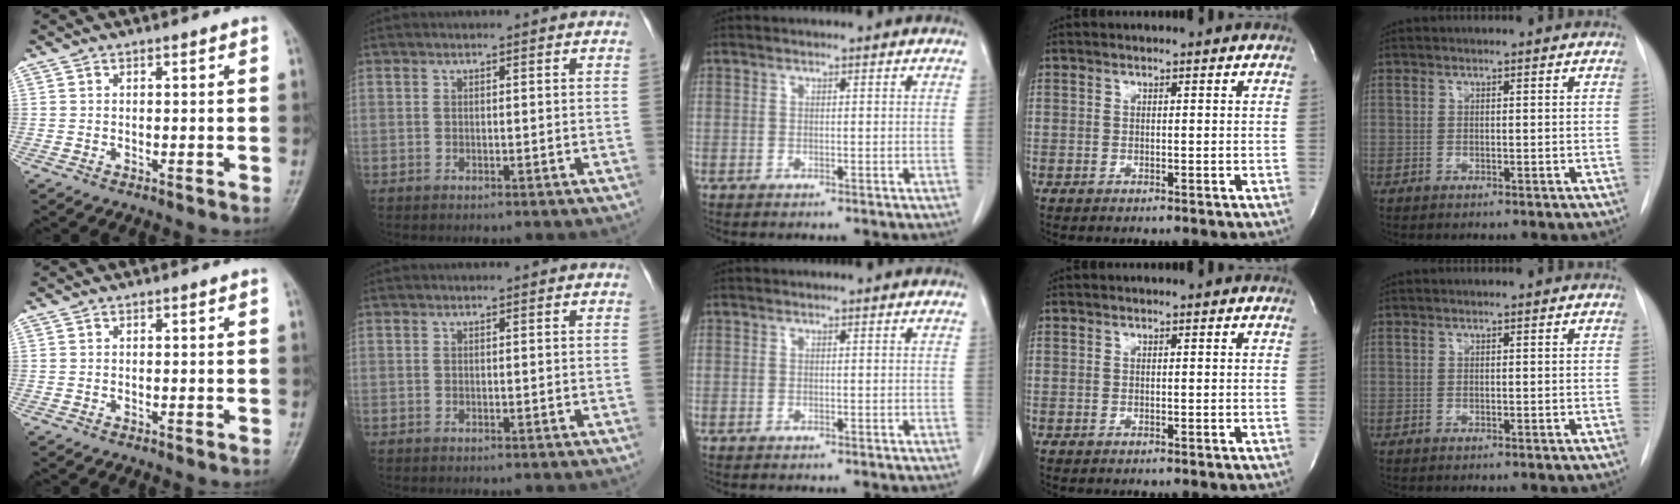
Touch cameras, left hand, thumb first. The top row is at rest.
{}